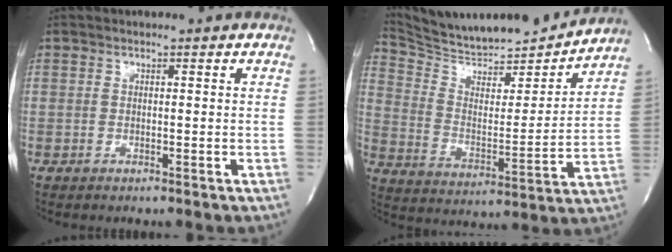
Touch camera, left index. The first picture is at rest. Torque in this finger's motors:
{"motor_torque": [0.21, -0.28, 0.09, 0.06]}